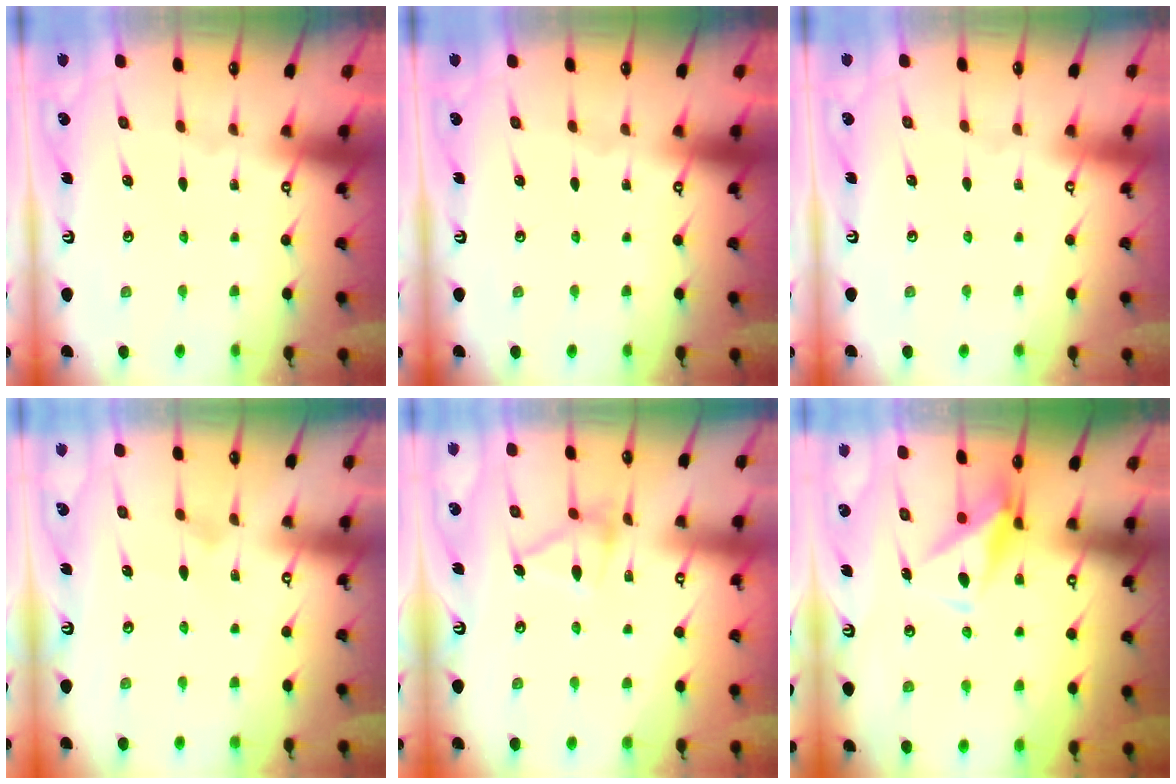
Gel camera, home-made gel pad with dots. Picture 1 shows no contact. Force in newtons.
{"total": 0.0}
{"total": 3.9, "press": 3.9, "slide": 0.1}
{"total": 8.5, "press": 8.5, "slide": 0.4}
{"total": 13.1, "press": 13.1, "slide": 0.5}
{"total": 7.5, "press": 7.4, "slide": 1.2}